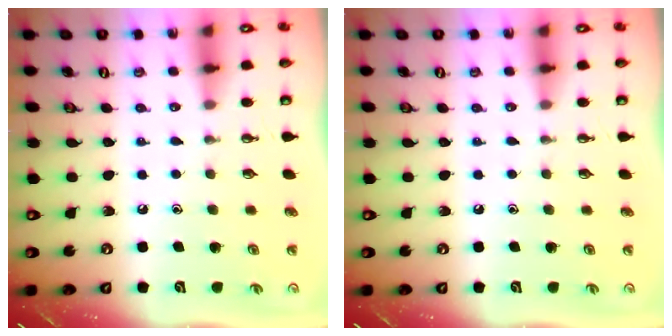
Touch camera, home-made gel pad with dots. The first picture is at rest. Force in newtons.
{"total": 0.0}